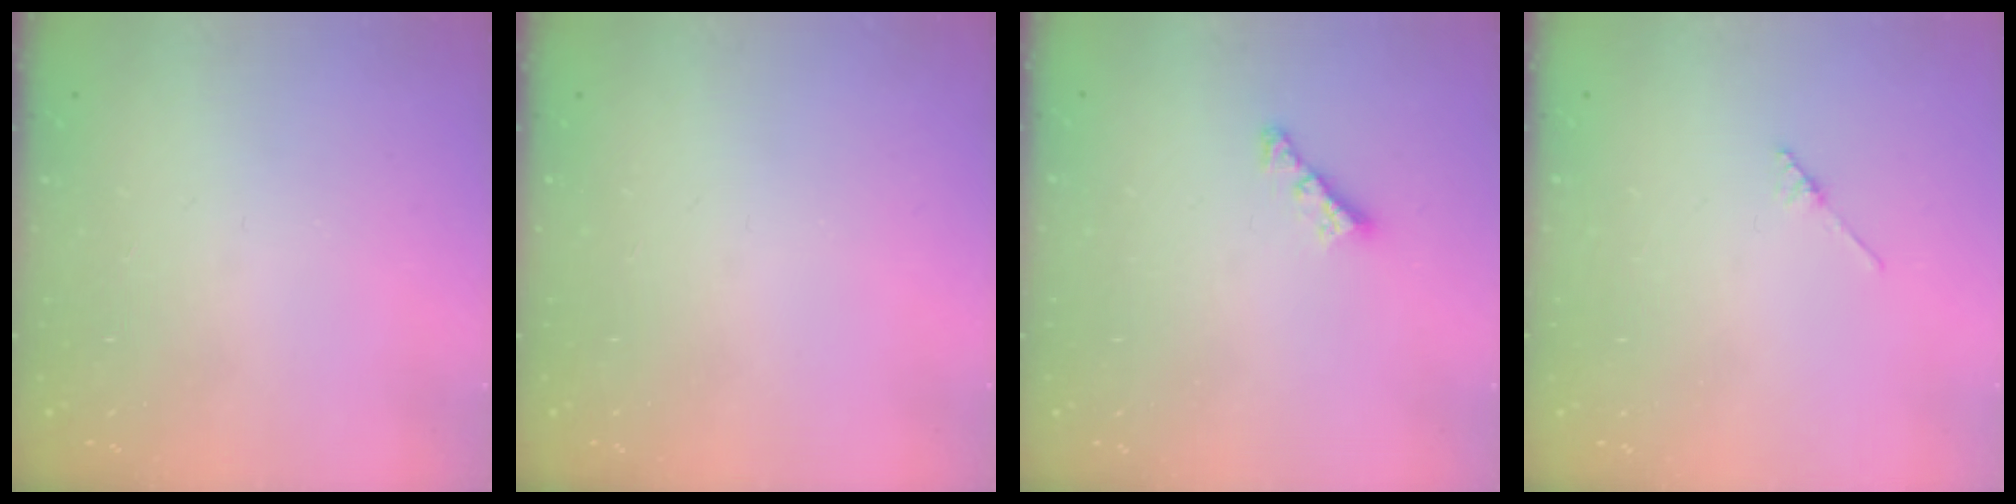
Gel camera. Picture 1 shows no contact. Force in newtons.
{"total": 0.0}
{"total": 4.5, "press": 4.4, "slide": 0.7}
{"total": 2.1, "press": 2.1, "slide": 0.1}